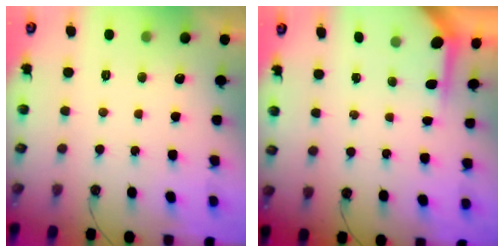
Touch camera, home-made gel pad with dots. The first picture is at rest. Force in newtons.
{"total": 3.9, "press": 3.9, "slide": 0.3}